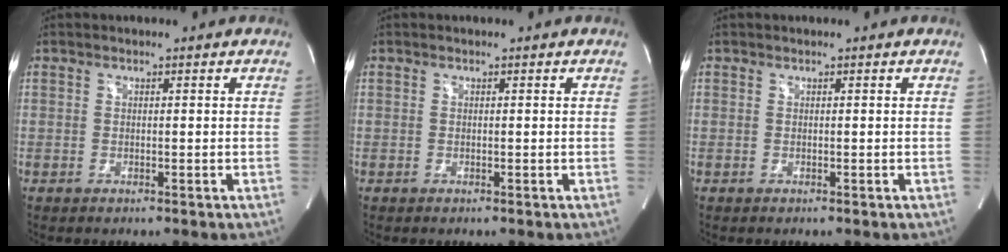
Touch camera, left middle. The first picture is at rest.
{"total": 0.0}
{"total": 0.0}